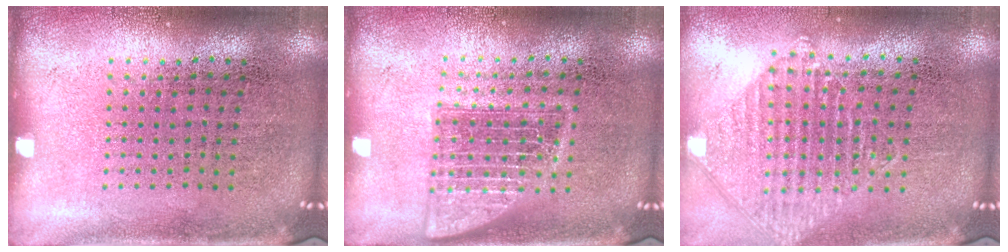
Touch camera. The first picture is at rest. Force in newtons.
{"total": 1.8, "press": 1.7, "slide": 0.3}
{"total": 1.0, "press": 1.0, "slide": 0.1}